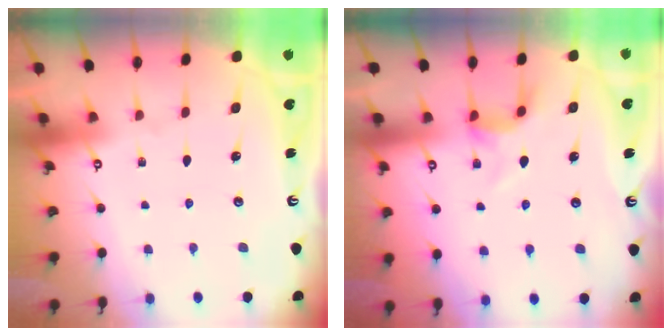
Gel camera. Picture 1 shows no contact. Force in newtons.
{"total": 4.0, "press": 4.0, "slide": 0.4}